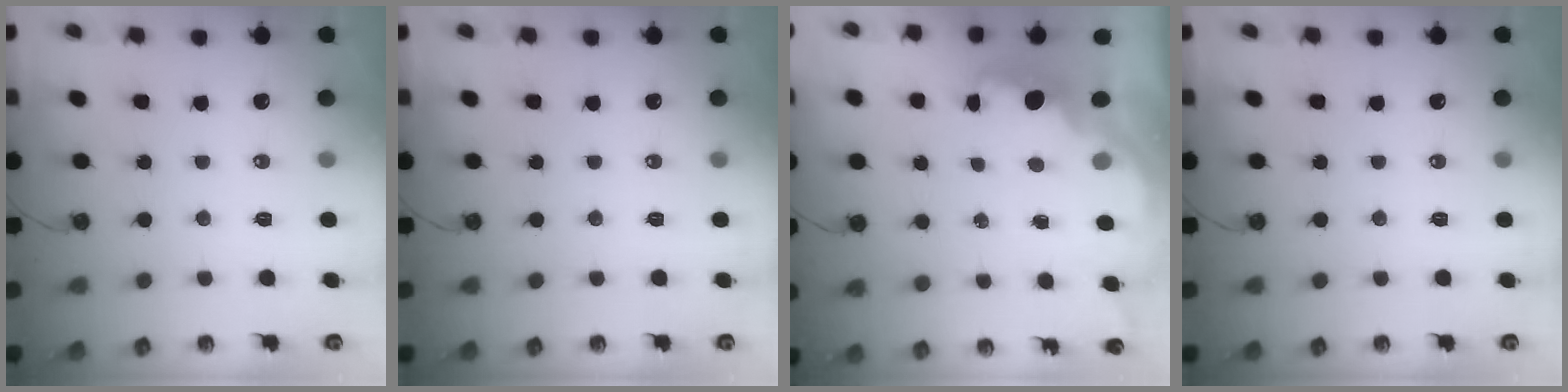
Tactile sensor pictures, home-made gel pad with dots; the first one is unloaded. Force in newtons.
{"total": 0.0}
{"total": 2.0, "press": 1.8, "slide": 0.8}
{"total": 0.0}